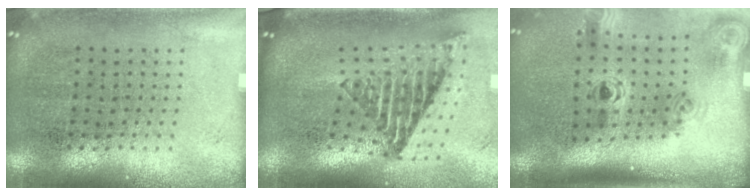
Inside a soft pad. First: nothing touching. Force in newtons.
{"total": 2.7, "press": 1.7, "slide": 2.0}
{"total": 1.8, "press": 1.3, "slide": 1.3}